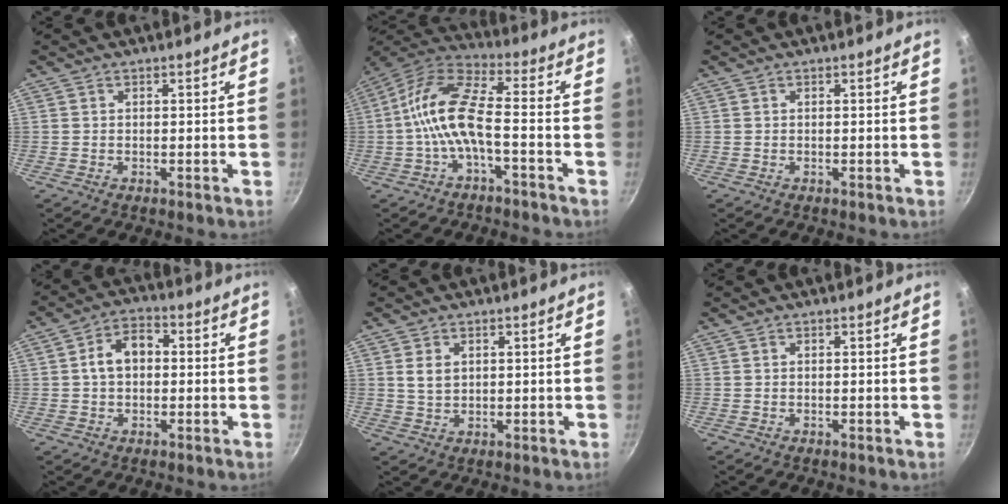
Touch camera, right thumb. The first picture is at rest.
{"total": 11.8, "force": [-3.1, 4.3, 10.5], "torque": [-0.223, 0.046, -0.072]}
{"total": 0.0}
{"total": 7.2, "force": [0.4, 5.0, 5.2], "torque": [-0.066, 0.025, -0.003]}
{"total": 3.3, "force": [1.1, 2.2, 2.2], "torque": [-0.035, -0.005, 0.023]}
{"total": 0.0}